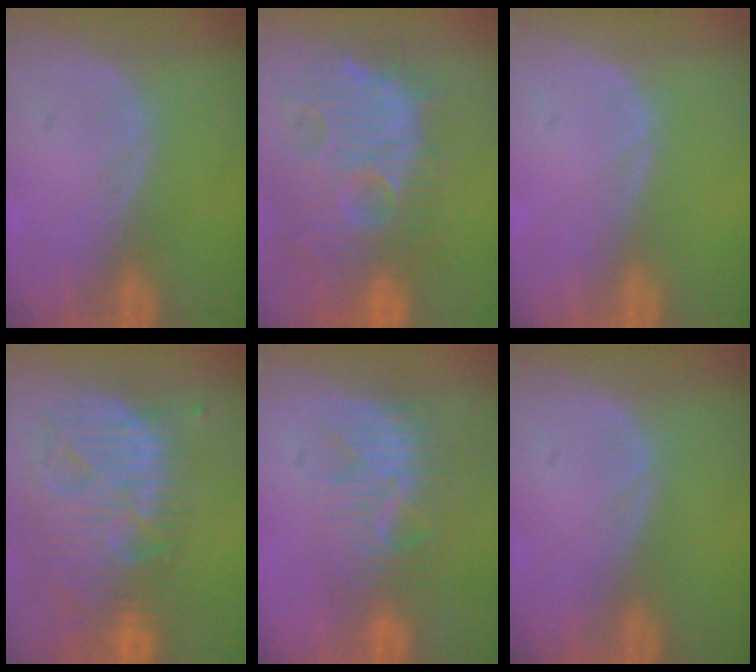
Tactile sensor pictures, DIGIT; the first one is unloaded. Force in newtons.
{"total": 14.0, "press": 12.4, "slide": 6.4}
{"total": 0.0}
{"total": 13.8, "press": 11.7, "slide": 7.4}
{"total": 7.8, "press": 7.2, "slide": 2.8}
{"total": 0.0}